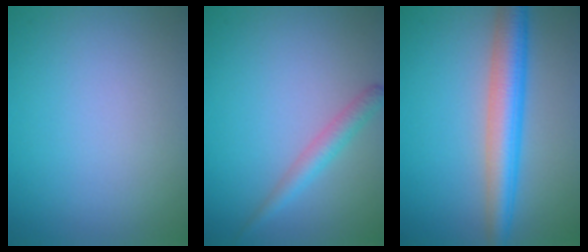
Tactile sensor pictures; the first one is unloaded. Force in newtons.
{"total": 2.2, "press": 2.2, "slide": 0.1}
{"total": 5.5, "press": 5.5, "slide": 0.1}